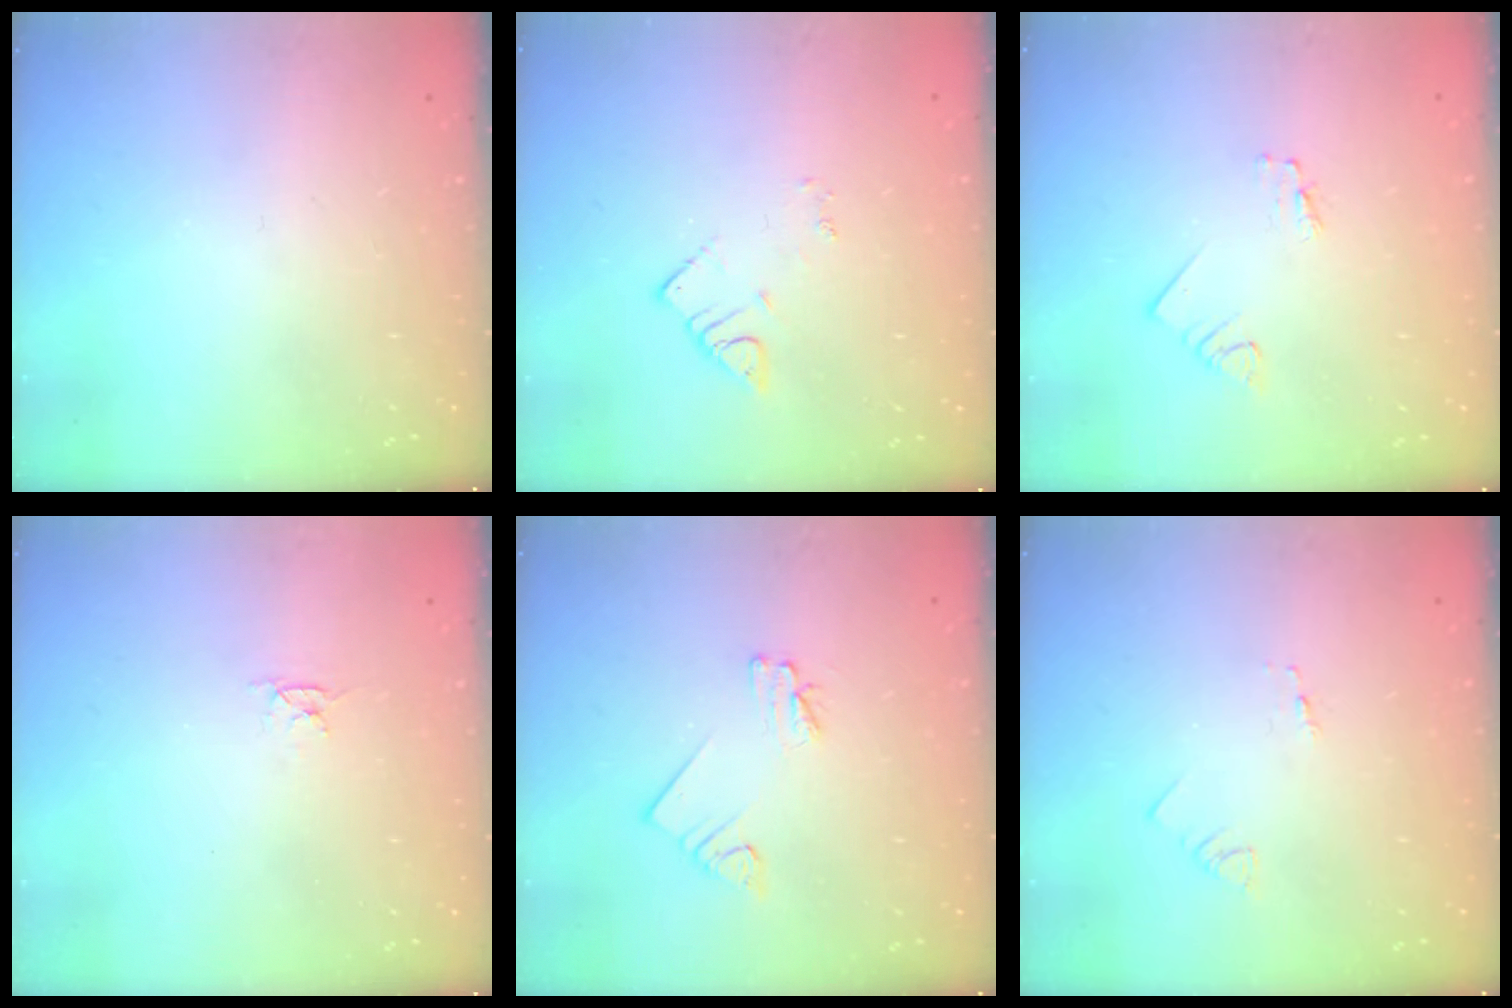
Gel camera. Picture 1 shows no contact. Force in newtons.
{"total": 2.7, "press": 2.7, "slide": 0.4}
{"total": 1.2, "press": 1.2, "slide": 0.1}
{"total": 2.8, "press": 2.8, "slide": 0.3}
{"total": 2.3, "press": 2.3, "slide": 0.1}
{"total": 1.3, "press": 1.2, "slide": 0.1}